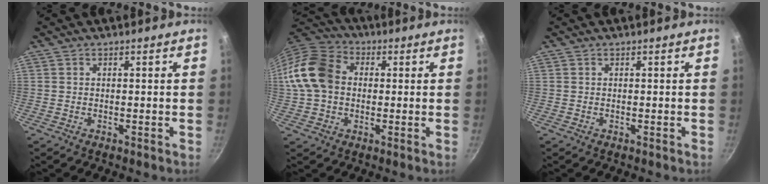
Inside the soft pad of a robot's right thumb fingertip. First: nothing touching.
{"total": 13.5, "force": [0.6, 10.4, 8.6], "torque": [-0.147, 0.027, -0.004]}
{"total": 0.0}